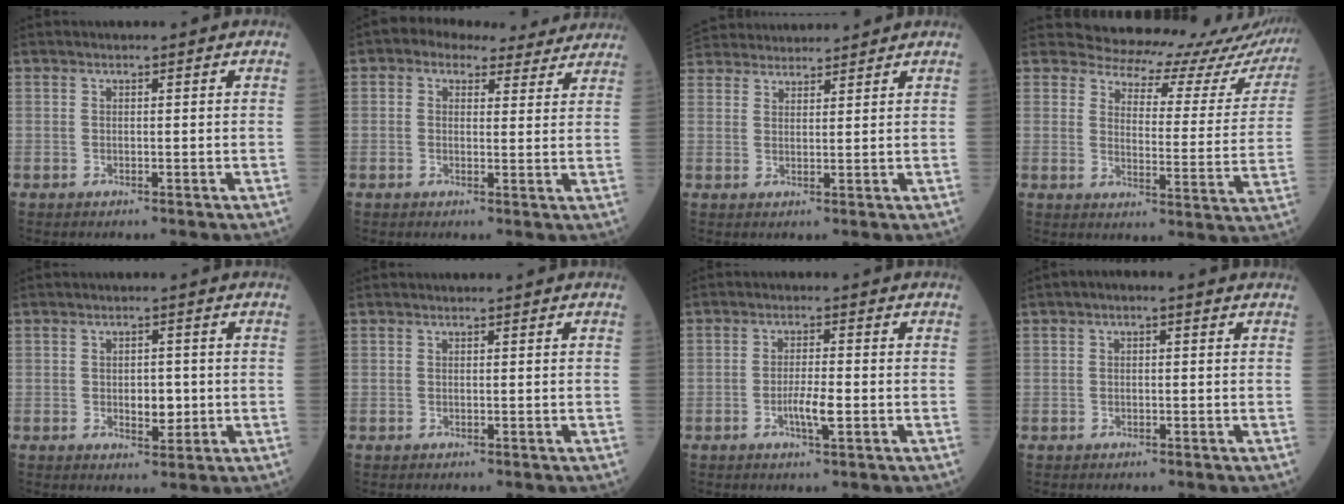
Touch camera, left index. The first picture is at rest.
{"total": 9.1, "force": [7.5, 4.4, 2.8], "torque": [-0.025, 0.032, 0.083]}
{"total": 12.3, "force": [11.5, 3.0, 3.1], "torque": [-0.065, 0.051, 0.192]}
{"total": 19.1, "force": [18.5, 4.7, 1.5], "torque": [0.015, -0.087, 0.183]}
{"total": 3.3, "force": [-0.3, 1.8, 2.8], "torque": [-0.040, 0.000, 0.000]}
{"total": 0.0}
{"total": 3.5, "force": [-1.1, 0.3, 3.3], "torque": [-0.065, -0.003, -0.020]}
{"total": 1.9, "force": [0.8, 0.6, 1.6], "torque": [-0.025, 0.013, 0.005]}